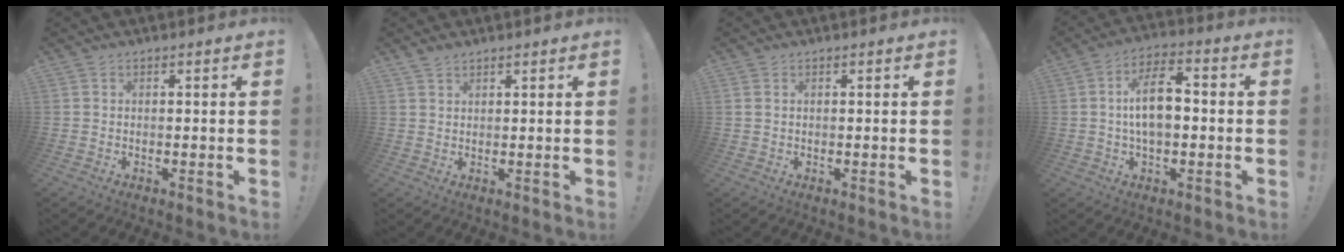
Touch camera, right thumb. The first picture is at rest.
{"total": 2.0, "force": [1.6, 1.2, 0.4], "torque": [-0.003, -0.009, 0.029]}
{"total": 0.8, "force": [0.4, 0.5, 0.5], "torque": [-0.014, 0.004, 0.009]}
{"total": 11.8, "force": [-0.3, 6.4, 10.0], "torque": [-0.168, 0.016, -0.004]}